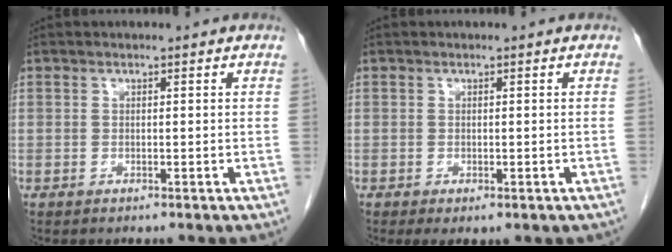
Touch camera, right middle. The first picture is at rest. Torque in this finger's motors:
{"motor_torque": [0.06, 0.02, 0.01, 0.03]}